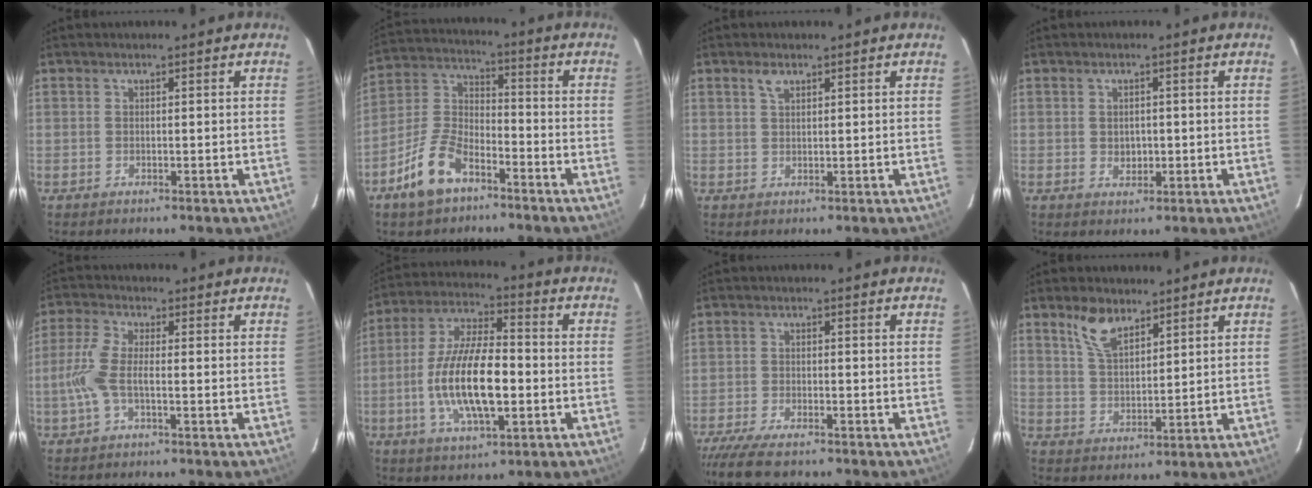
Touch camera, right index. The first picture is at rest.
{"total": 11.4, "force": [-7.1, 5.6, 6.9], "torque": [-0.152, 0.016, -0.133]}
{"total": 1.8, "force": [1.2, 0.9, 1.0], "torque": [-0.019, 0.004, 0.022]}
{"total": 2.6, "force": [-0.2, 2.2, 1.3], "torque": [-0.019, 0.000, 0.001]}
{"total": 8.0, "force": [-1.7, 2.2, 7.5], "torque": [-0.174, 0.004, -0.035]}
{"total": 15.9, "force": [-3.0, 5.7, 14.5], "torque": [-0.291, -0.003, -0.055]}
{"total": 8.6, "force": [-7.5, 1.7, 3.9], "torque": [-0.101, -0.033, -0.134]}
{"total": 7.2, "force": [4.9, 3.3, 4.1], "torque": [-0.076, 0.008, 0.097]}